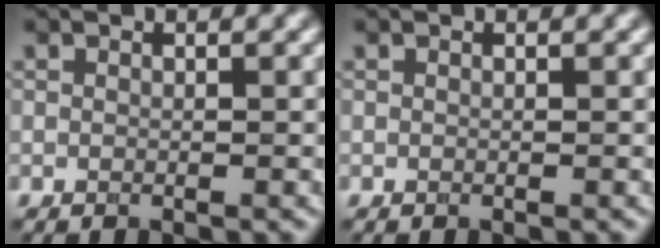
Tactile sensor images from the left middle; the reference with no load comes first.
{"total": 0.0}